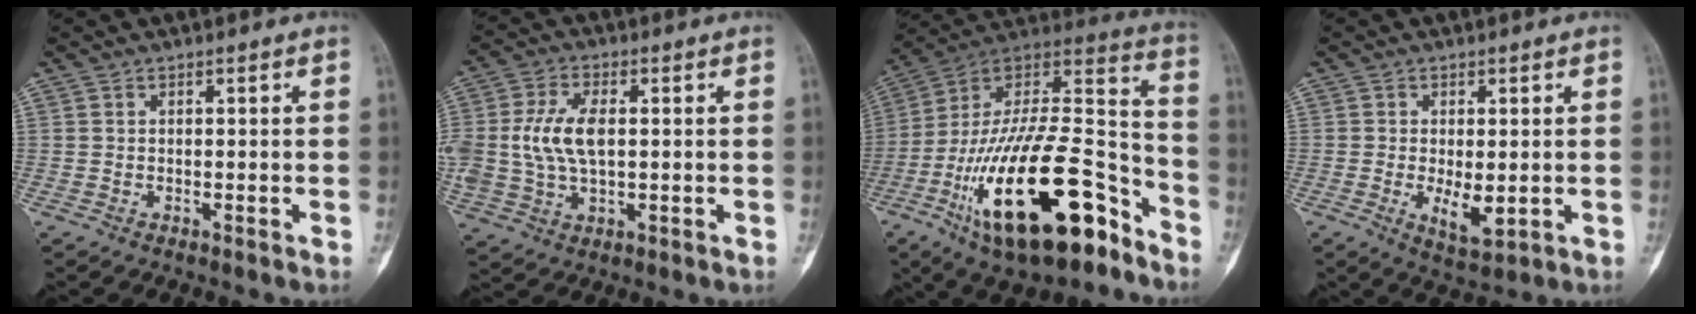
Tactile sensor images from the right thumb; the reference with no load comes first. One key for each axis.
{"total": 10.7, "fx": 1.0, "fy": 6.0, "fz": 8.8, "tx": -0.190, "ty": 0.006, "tz": 0.024}
{"total": 31.8, "fx": -15.5, "fy": 12.6, "fz": 24.8, "tx": -0.426, "ty": 0.068, "tz": -0.255}
{"total": 5.4, "fx": -0.8, "fy": 2.4, "fz": 4.8, "tx": -0.069, "ty": -0.016, "tz": -0.006}